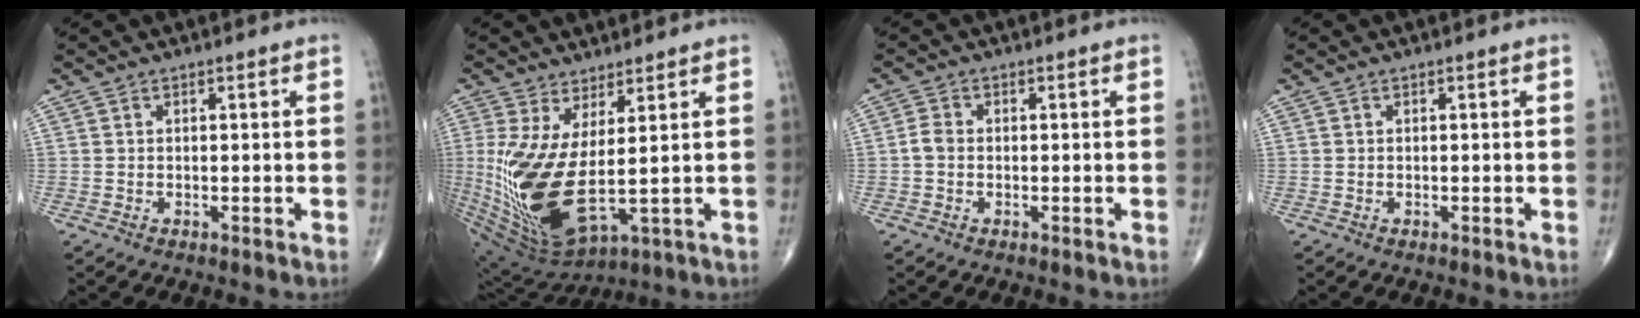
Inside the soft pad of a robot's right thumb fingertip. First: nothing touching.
{"total": 16.1, "force": [0.9, 5.9, 15.0], "torque": [-0.325, -0.038, 0.042]}
{"total": 2.2, "force": [-0.4, 1.6, 1.4], "torque": [-0.026, 0.005, -0.013]}
{"total": 0.0}